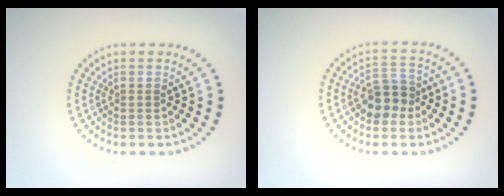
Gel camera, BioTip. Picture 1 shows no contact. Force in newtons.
{"total": 3.5, "press": 3.3, "slide": 1.0}